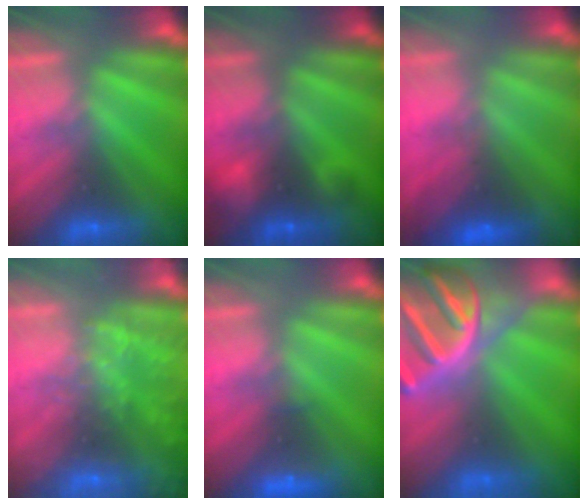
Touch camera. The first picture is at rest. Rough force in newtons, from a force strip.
{"total": 2.3}
{"total": 2.7}
{"total": 6.7}
{"total": 1.9}
{"total": 8.7}